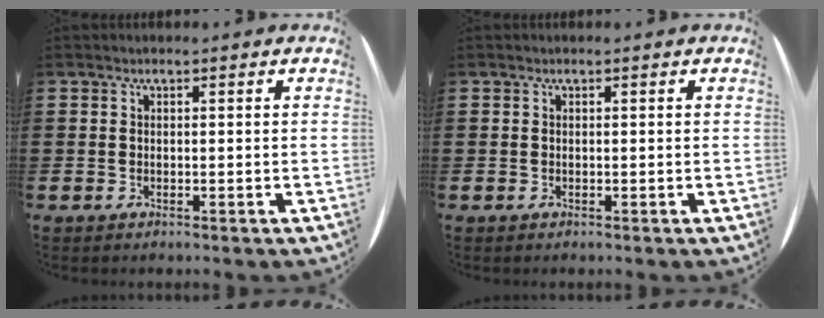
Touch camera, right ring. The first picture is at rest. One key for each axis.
{"total": 0.0}